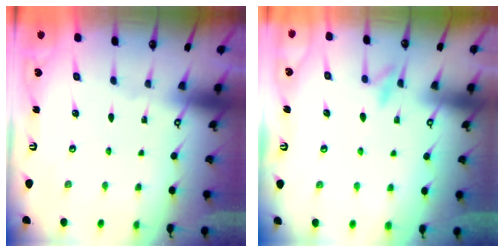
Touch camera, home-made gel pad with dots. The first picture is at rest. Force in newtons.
{"total": 9.0, "press": 8.9, "slide": 1.0}